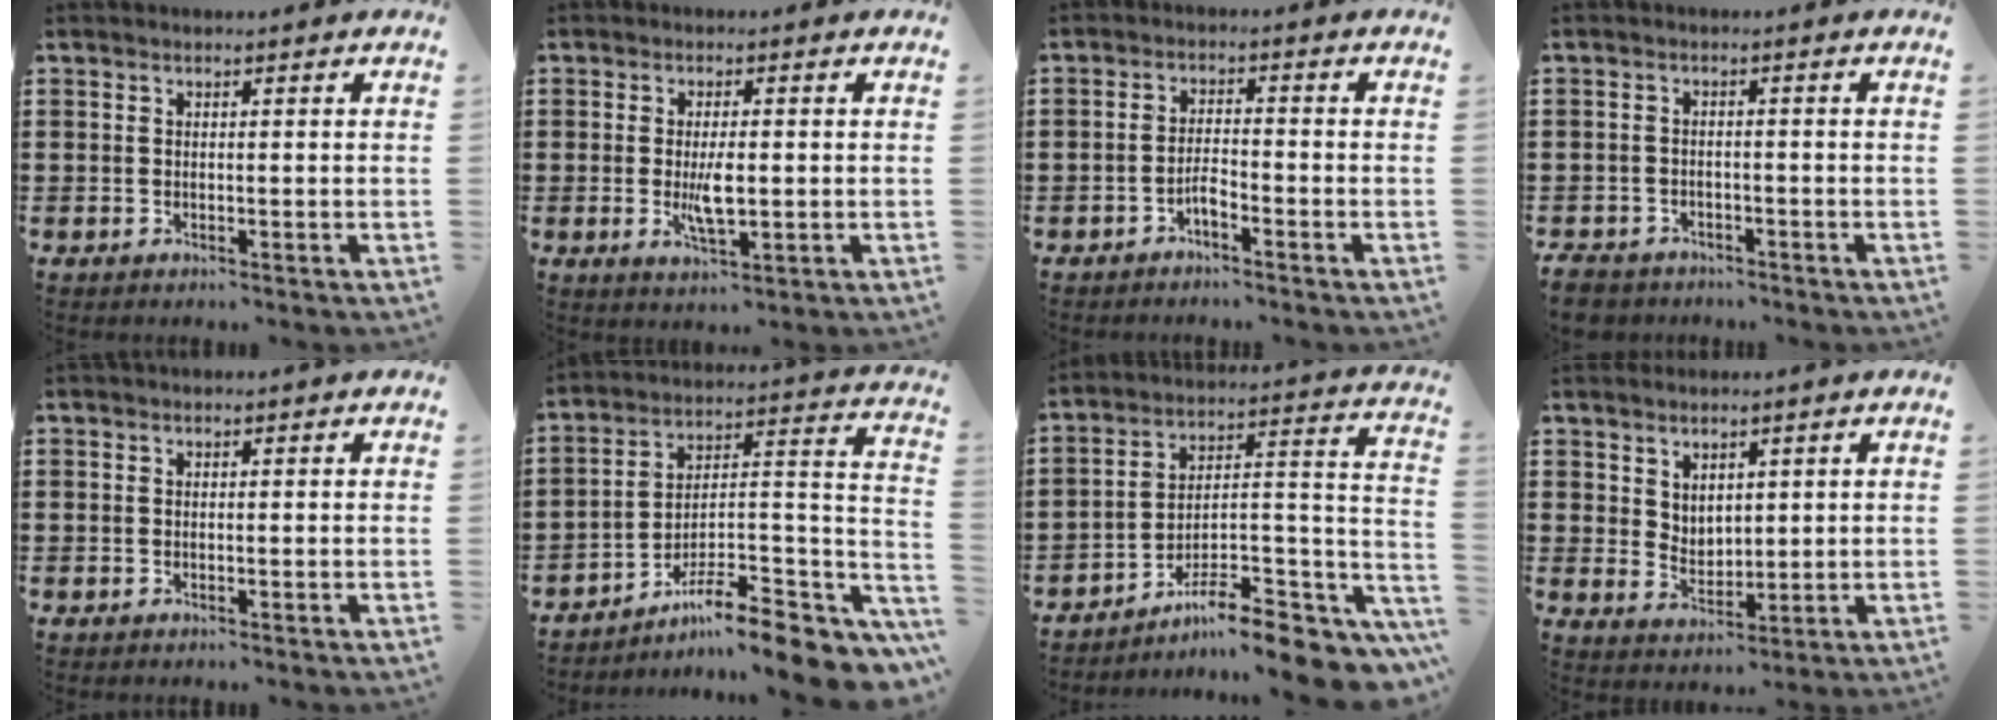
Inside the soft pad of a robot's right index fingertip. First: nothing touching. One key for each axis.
{"total": 4.5, "fx": -0.3, "fy": 1.6, "fz": 4.2, "tx": -0.088, "ty": -0.004, "tz": -0.010}
{"total": 2.6, "fx": -1.8, "fy": 0.6, "fz": 1.7, "tx": -0.040, "ty": 0.003, "tz": -0.037}
{"total": 2.0, "fx": -1.8, "fy": 0.6, "fz": 0.1, "tx": -0.015, "ty": 0.000, "tz": -0.043}
{"total": 0.0}
{"total": 9.8, "fx": -7.4, "fy": 2.3, "fz": 6.1, "tx": -0.090, "ty": 0.009, "tz": -0.139}
{"total": 9.5, "fx": -7.4, "fy": 2.4, "fz": 5.5, "tx": -0.081, "ty": 0.008, "tz": -0.135}
{"total": 3.5, "fx": 2.8, "fy": 2.1, "fz": 0.3, "tx": -0.016, "ty": -0.001, "tz": 0.054}